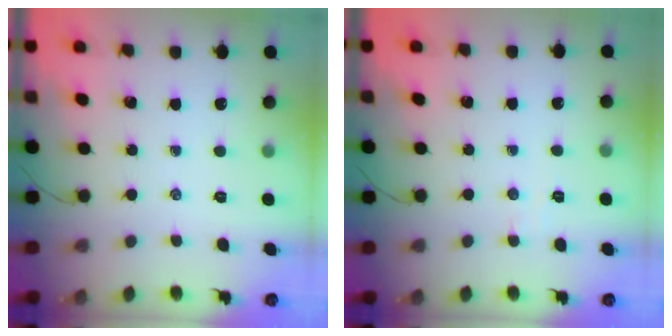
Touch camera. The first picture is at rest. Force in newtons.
{"total": 2.6, "press": 2.5, "slide": 0.7}